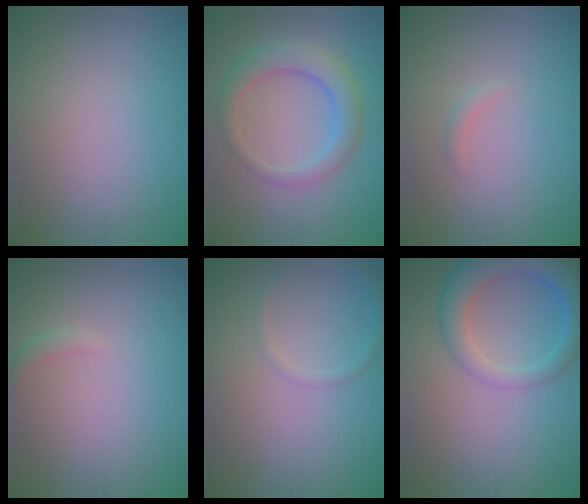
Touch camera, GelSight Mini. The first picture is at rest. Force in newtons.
{"total": 3.9, "press": 3.9, "slide": 0.1}
{"total": 0.6, "press": 0.6, "slide": 0.0}
{"total": 1.0, "press": 0.9, "slide": 0.2}
{"total": 1.1, "press": 1.1, "slide": 0.1}
{"total": 5.5, "press": 5.5, "slide": 0.3}